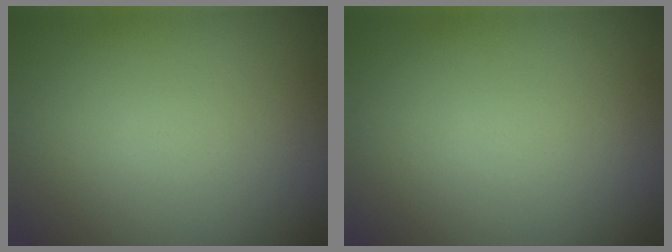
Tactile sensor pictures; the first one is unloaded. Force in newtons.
{"total": 0.0}